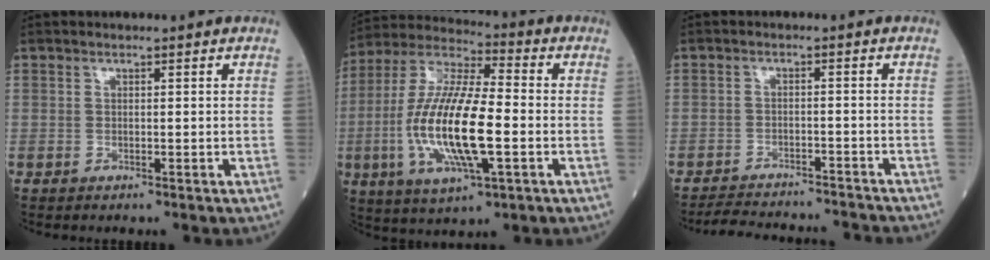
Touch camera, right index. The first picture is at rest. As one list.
[{"total": 17.6, "force": [-3.3, 3.9, 16.8], "torque": [-0.351, -0.008, -0.059]}, {"total": 10.7, "force": [-10.4, 1.5, 2.1], "torque": [-0.035, 0.008, -0.143]}]